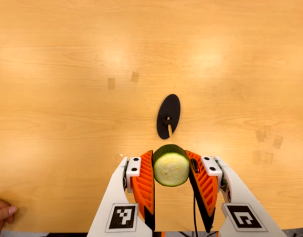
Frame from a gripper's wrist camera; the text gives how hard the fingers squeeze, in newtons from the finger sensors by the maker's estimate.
{"total": 11.5, "left": 11.8, "right": 11.3}